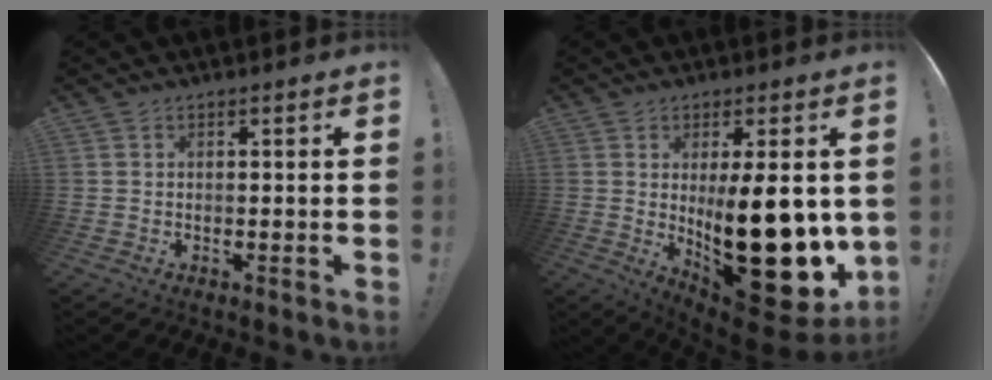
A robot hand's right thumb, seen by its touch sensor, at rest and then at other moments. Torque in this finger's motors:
{"motor_torque": [2.37, 2.64, 2.43, -0.34, 0.72]}